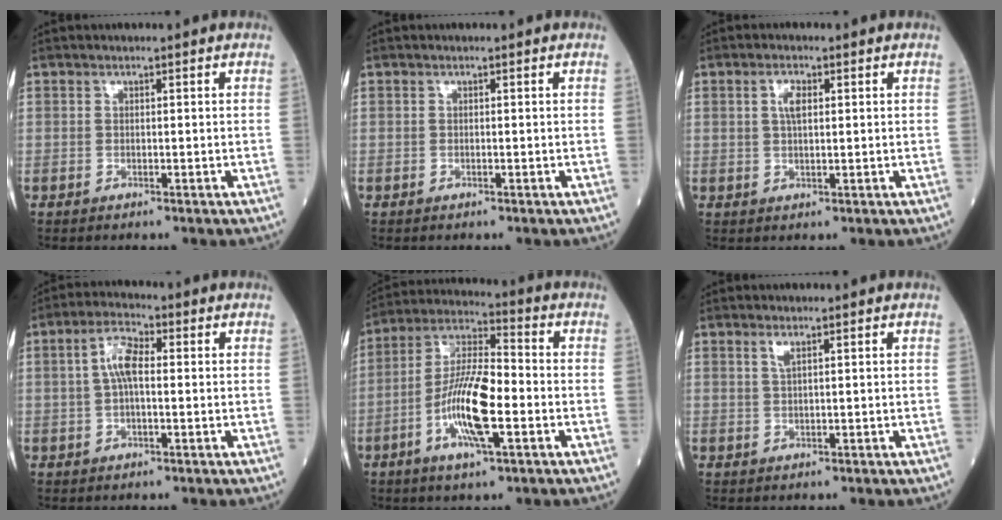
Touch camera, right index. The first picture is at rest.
{"total": 0.0}
{"total": 2.7, "force": [0.9, 0.9, 2.4], "torque": [-0.050, 0.004, 0.017]}
{"total": 5.1, "force": [0.6, 1.8, 4.8], "torque": [-0.098, 0.015, 0.009]}
{"total": 12.5, "force": [-3.5, 2.5, 11.7], "torque": [-0.229, 0.001, -0.068]}
{"total": 1.4, "force": [0.8, 0.1, 1.1], "torque": [-0.028, -0.001, 0.017]}